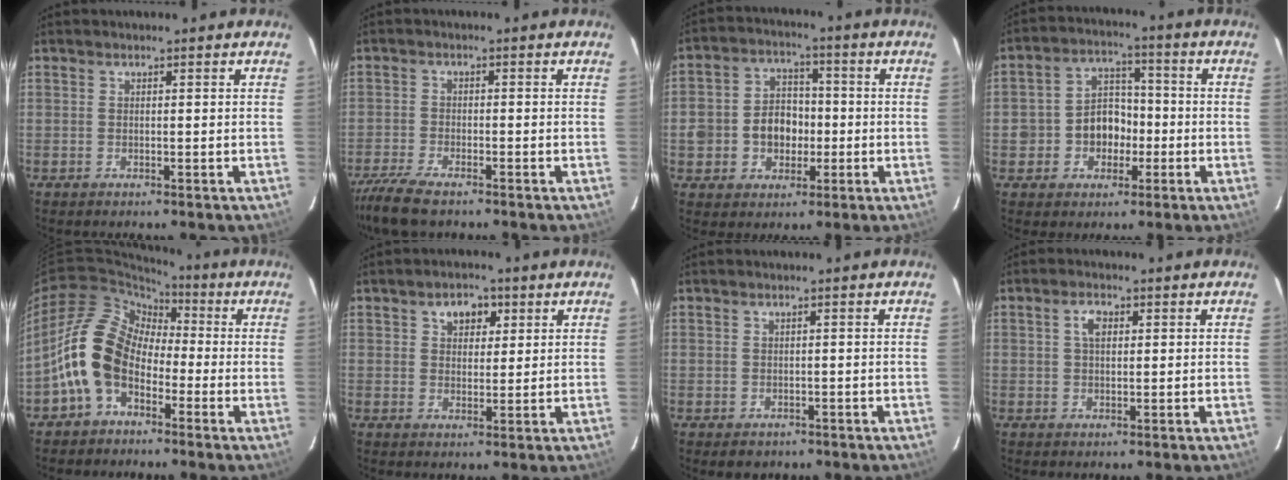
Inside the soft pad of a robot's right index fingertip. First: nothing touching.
{"total": 8.4, "force": [-6.8, 2.0, 4.5], "torque": [-0.125, -0.032, -0.130]}
{"total": 9.4, "force": [-1.7, 7.9, 4.7], "torque": [-0.111, 0.028, -0.023]}
{"total": 8.2, "force": [-2.3, 6.9, 3.6], "torque": [-0.076, 0.030, -0.031]}
{"total": 13.4, "force": [-4.4, 9.6, 8.1], "torque": [-0.167, 0.022, -0.094]}
{"total": 4.8, "force": [2.3, 3.3, 2.5], "torque": [-0.034, 0.012, 0.037]}
{"total": 1.8, "force": [-0.7, 1.6, 0.4], "torque": [-0.006, -0.002, -0.005]}
{"total": 2.8, "force": [0.8, 1.6, 2.2], "torque": [-0.041, 0.009, 0.015]}